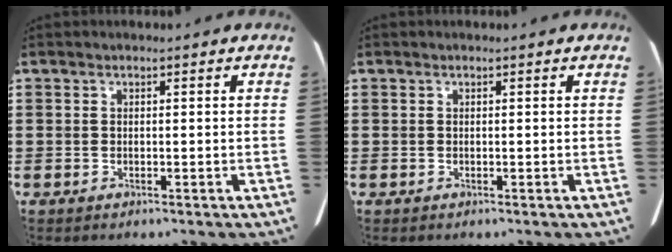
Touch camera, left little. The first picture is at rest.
{"total": 0.0}